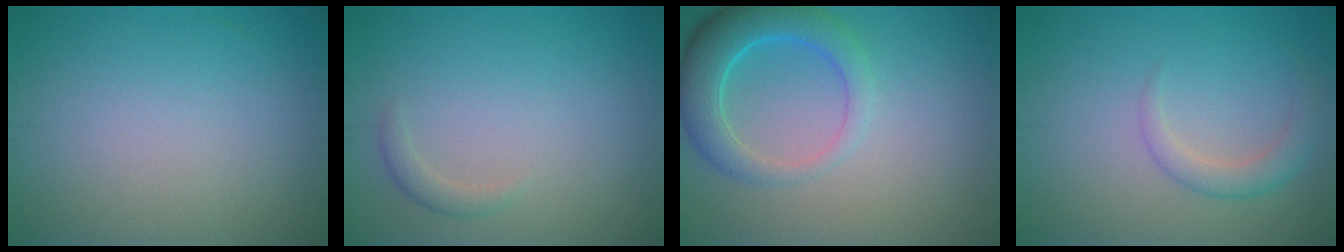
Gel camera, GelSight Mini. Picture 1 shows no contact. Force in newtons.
{"total": 1.2, "press": 1.2, "slide": 0.1}
{"total": 5.2, "press": 5.2, "slide": 0.1}
{"total": 2.3, "press": 2.2, "slide": 0.1}